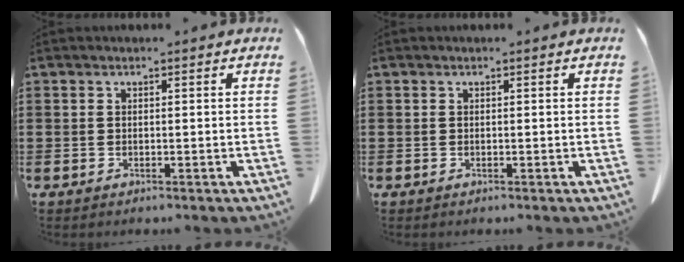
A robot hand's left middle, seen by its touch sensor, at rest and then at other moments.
{"total": 0.0}